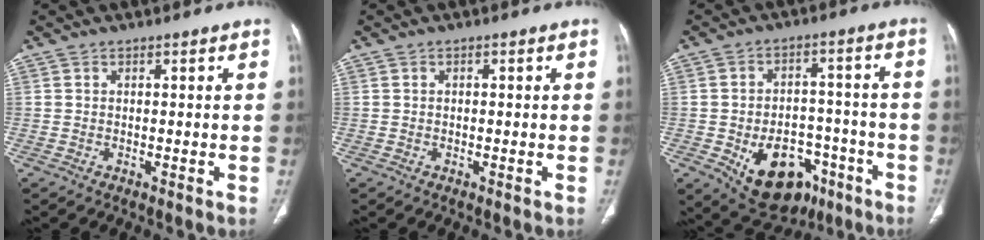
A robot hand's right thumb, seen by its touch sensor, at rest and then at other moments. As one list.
[{"total": 0.0}, {"total": 16.2, "force": [-7.6, 10.7, 9.5], "torque": [-0.109, 0.038, -0.099]}]